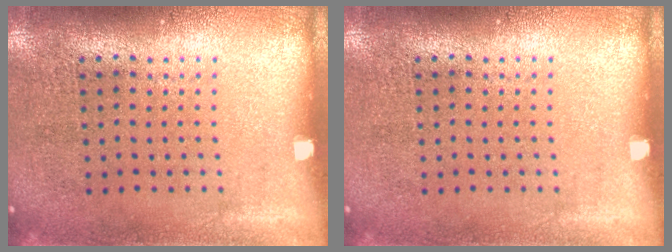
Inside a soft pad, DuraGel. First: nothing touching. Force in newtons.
{"total": 0.0}